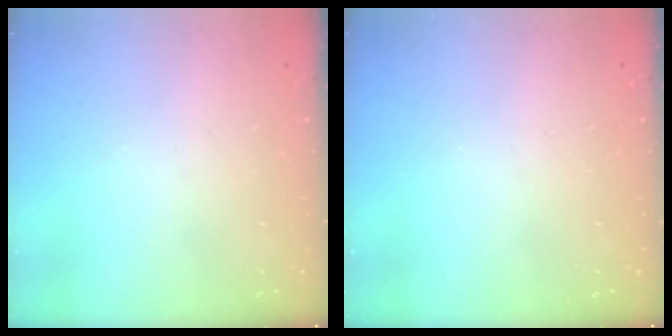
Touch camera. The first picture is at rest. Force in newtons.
{"total": 0.0}